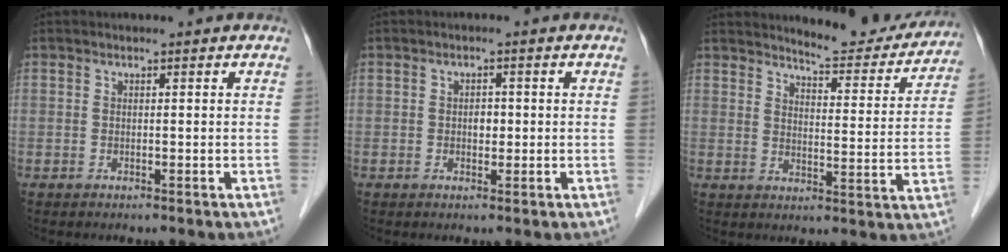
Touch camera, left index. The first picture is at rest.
{"total": 1.6, "force": [-0.7, 1.1, 1.1], "torque": [-0.016, -0.003, -0.009]}
{"total": 11.9, "force": [11.4, 2.0, 2.9], "torque": [-0.027, -0.038, 0.134]}